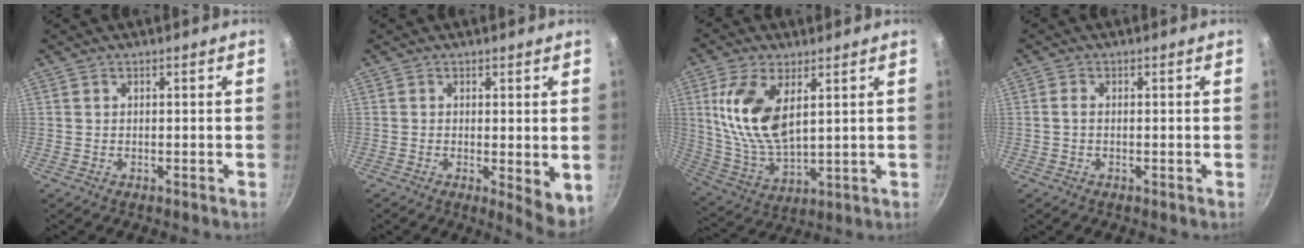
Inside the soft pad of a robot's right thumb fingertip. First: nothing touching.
{"total": 5.8, "force": [-0.3, 2.0, 5.4], "torque": [-0.067, -0.015, -0.002]}
{"total": 14.0, "force": [4.1, 7.1, 11.4], "torque": [-0.220, -0.023, 0.090]}
{"total": 1.3, "force": [-0.2, 0.8, 1.0], "torque": [-0.019, 0.006, -0.005]}